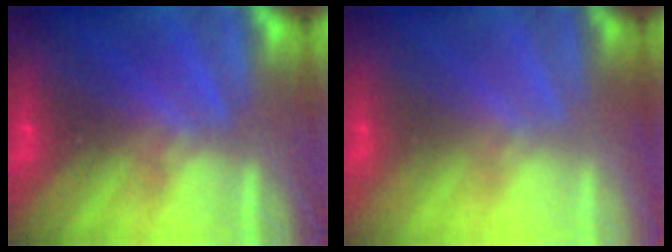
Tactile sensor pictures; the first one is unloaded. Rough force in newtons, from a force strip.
{"total": 3.2}